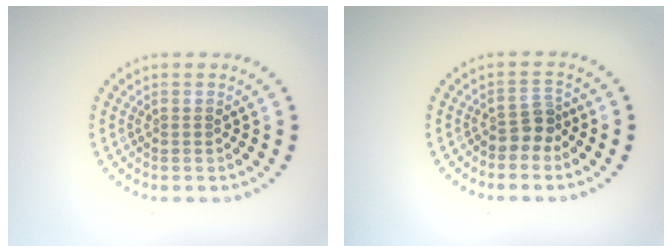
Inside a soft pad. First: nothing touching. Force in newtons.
{"total": 2.2, "press": 1.7, "slide": 1.4}